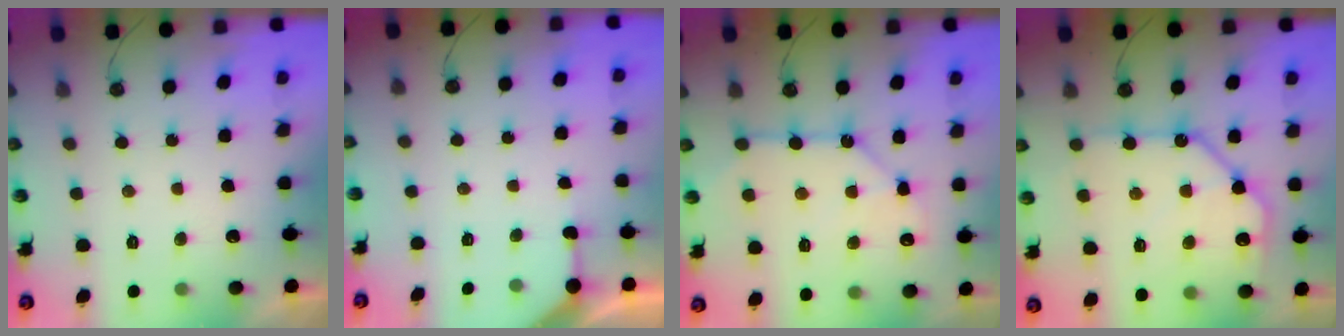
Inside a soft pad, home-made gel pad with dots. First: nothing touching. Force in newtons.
{"total": 2.7, "press": 2.7, "slide": 0.4}
{"total": 10.7, "press": 10.7, "slide": 0.4}
{"total": 15.8, "press": 15.7, "slide": 1.7}